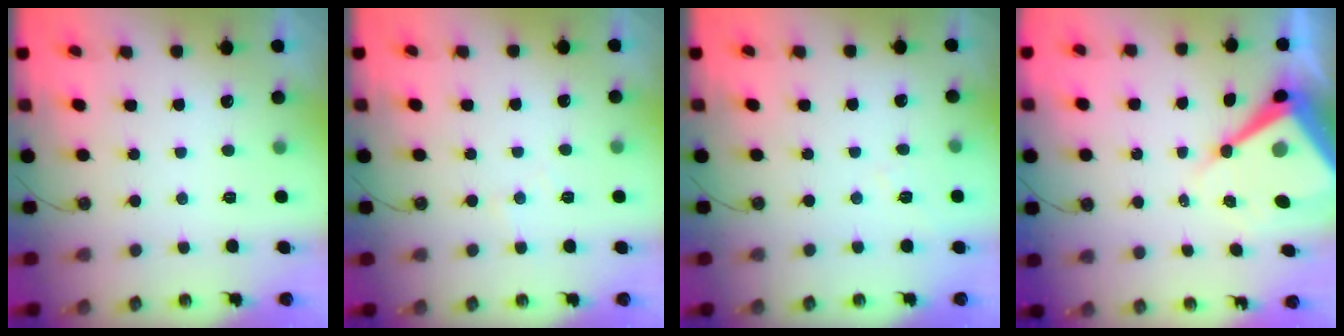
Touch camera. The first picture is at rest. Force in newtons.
{"total": 4.5, "press": 4.4, "slide": 0.7}
{"total": 4.4, "press": 4.4, "slide": 0.6}
{"total": 13.4, "press": 13.4, "slide": 1.2}